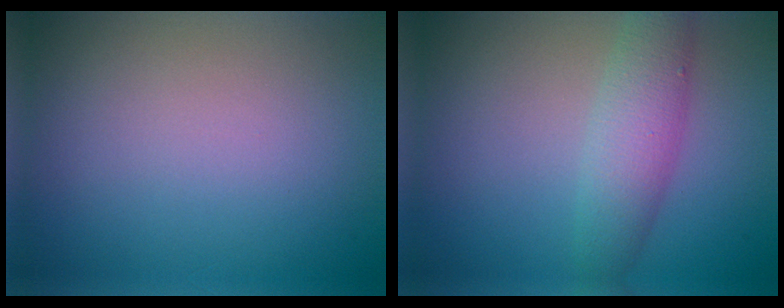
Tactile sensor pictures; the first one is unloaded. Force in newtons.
{"total": 3.9, "press": 3.9, "slide": 0.0}